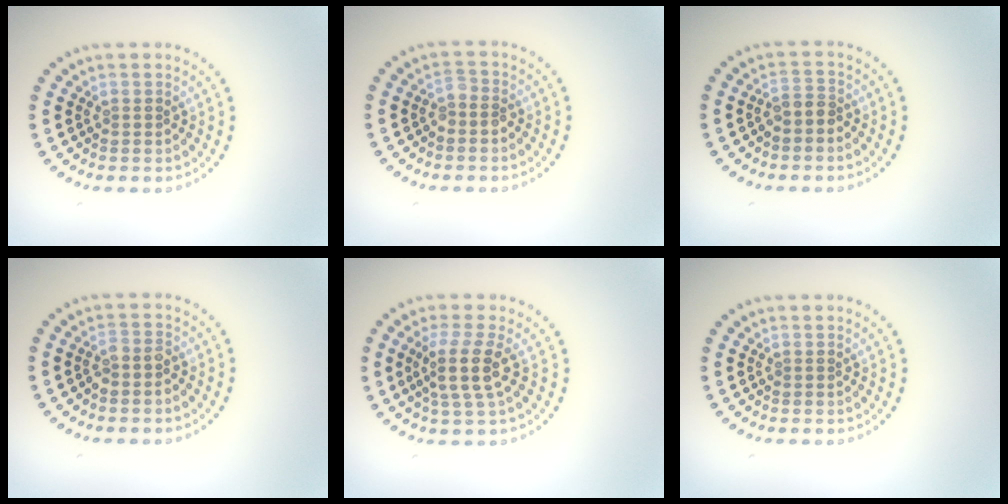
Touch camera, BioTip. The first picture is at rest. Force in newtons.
{"total": 1.5, "press": 1.2, "slide": 0.8}
{"total": 1.8, "press": 1.4, "slide": 1.2}
{"total": 1.3, "press": 1.1, "slide": 0.8}
{"total": 3.5, "press": 2.9, "slide": 1.9}
{"total": 0.0}